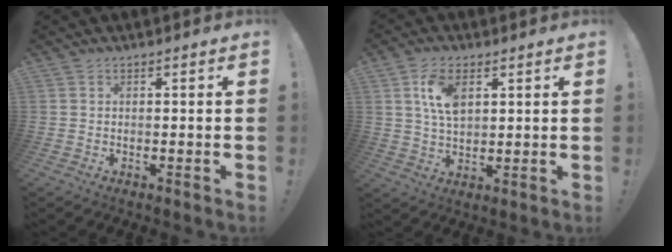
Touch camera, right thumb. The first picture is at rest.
{"total": 8.9, "force": [3.5, 5.2, 6.4], "torque": [-0.114, -0.006, 0.063]}